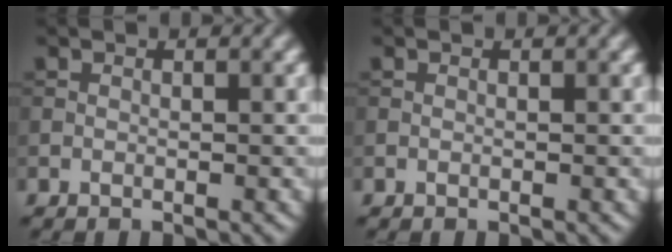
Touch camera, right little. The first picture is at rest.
{"total": 0.0}